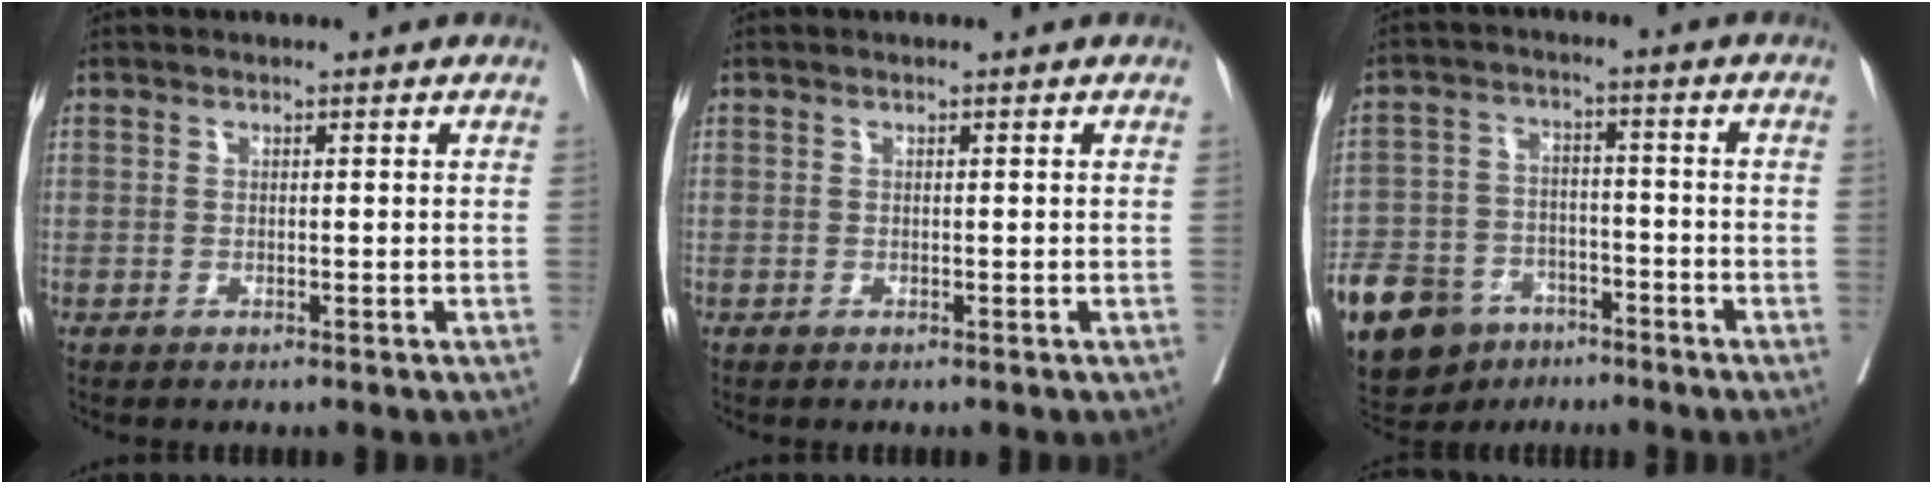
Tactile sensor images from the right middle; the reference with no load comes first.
{"total": 0.0}
{"total": 18.8, "force": [-11.8, 11.8, 8.6], "torque": [-0.231, -0.005, -0.193]}